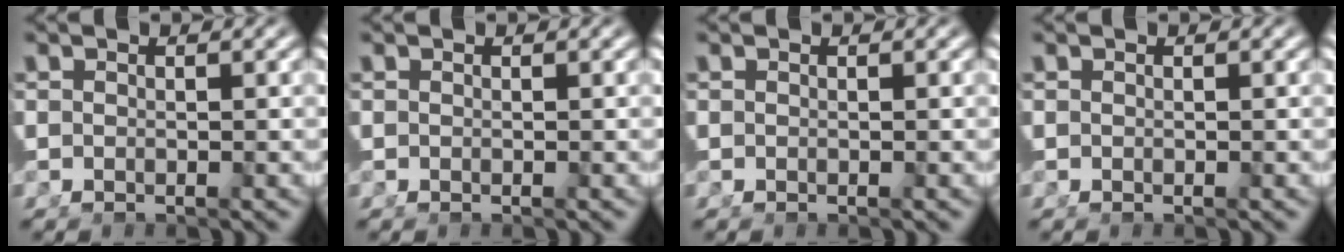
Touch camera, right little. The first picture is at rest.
{"total": 0.0}
{"total": 0.0}
{"total": 0.0}